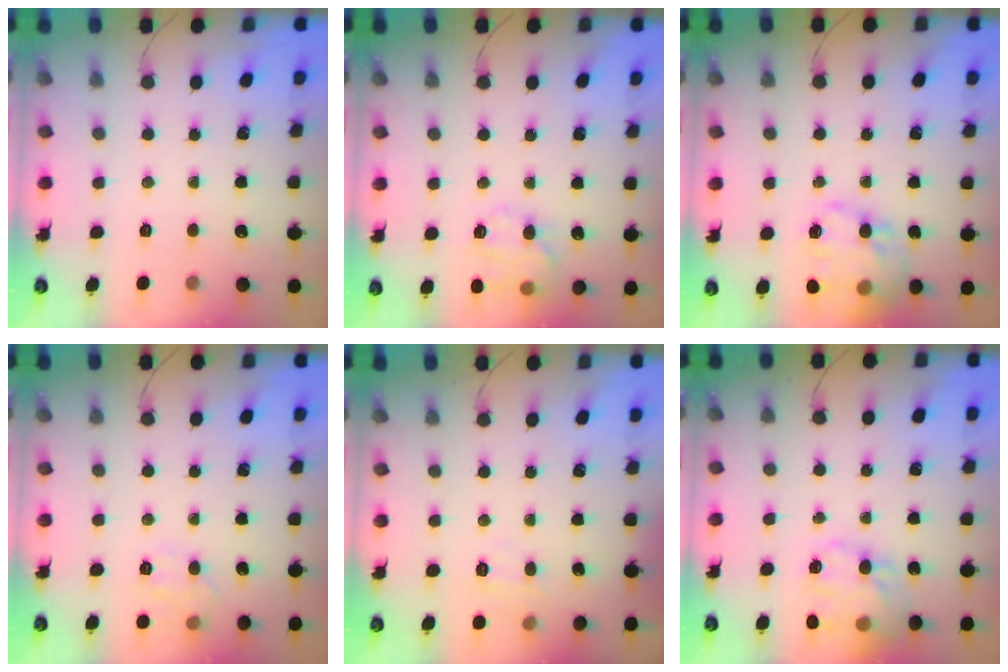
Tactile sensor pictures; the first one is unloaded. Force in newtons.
{"total": 12.0, "press": 11.9, "slide": 1.4}
{"total": 18.9, "press": 18.7, "slide": 2.7}
{"total": 7.4, "press": 7.3, "slide": 1.2}
{"total": 4.2, "press": 4.0, "slide": 1.3}
{"total": 18.1, "press": 17.8, "slide": 2.8}